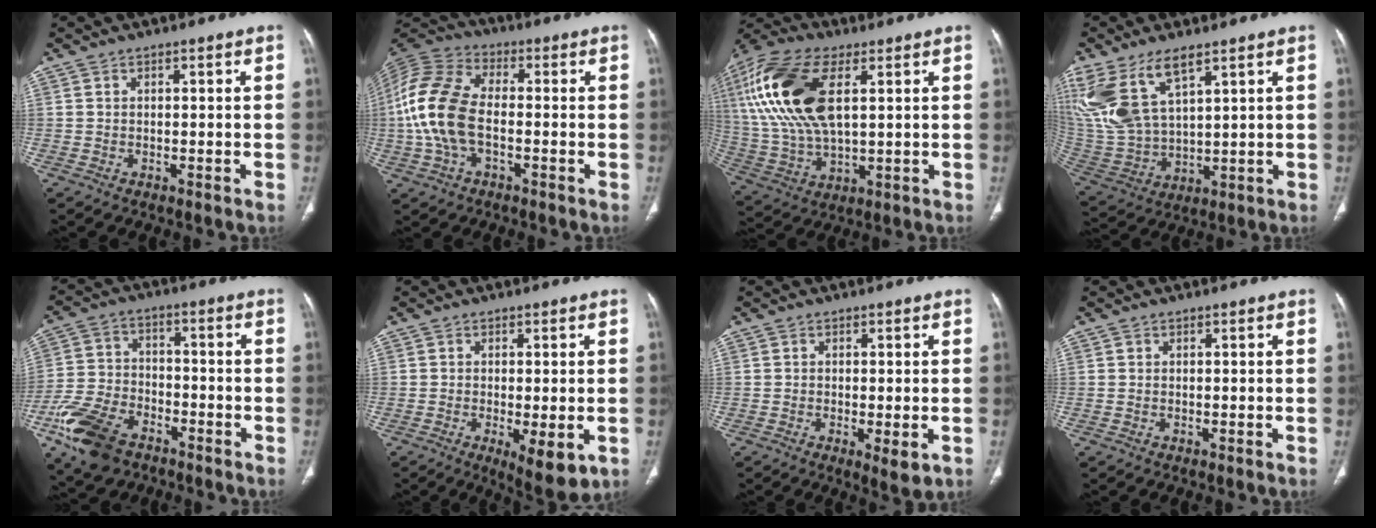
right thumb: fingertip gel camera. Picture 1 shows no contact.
{"total": 14.8, "force": [-1.8, 8.6, 12.0], "torque": [-0.267, 0.028, -0.037]}
{"total": 22.0, "force": [6.0, 10.6, 18.3], "torque": [-0.395, -0.003, 0.110]}
{"total": 16.9, "force": [8.9, 7.7, 12.2], "torque": [-0.265, -0.030, 0.196]}
{"total": 14.0, "force": [-8.1, 8.3, 7.9], "torque": [-0.162, 0.026, -0.152]}
{"total": 7.5, "force": [-2.2, 2.5, 6.7], "torque": [-0.099, -0.019, -0.028]}
{"total": 3.9, "force": [-1.1, 1.1, 3.6], "torque": [-0.060, -0.012, -0.015]}
{"total": 0.0}